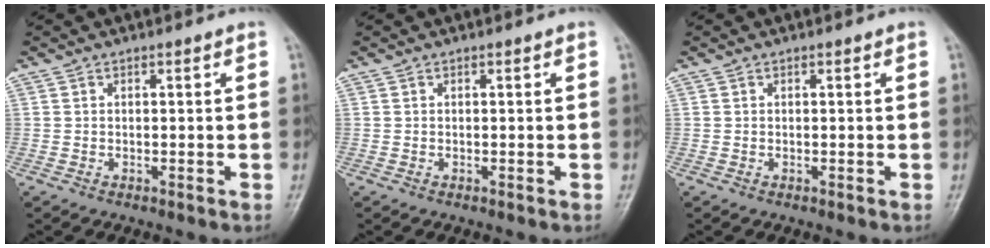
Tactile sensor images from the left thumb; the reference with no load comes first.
{"total": 0.0}
{"total": 0.0}